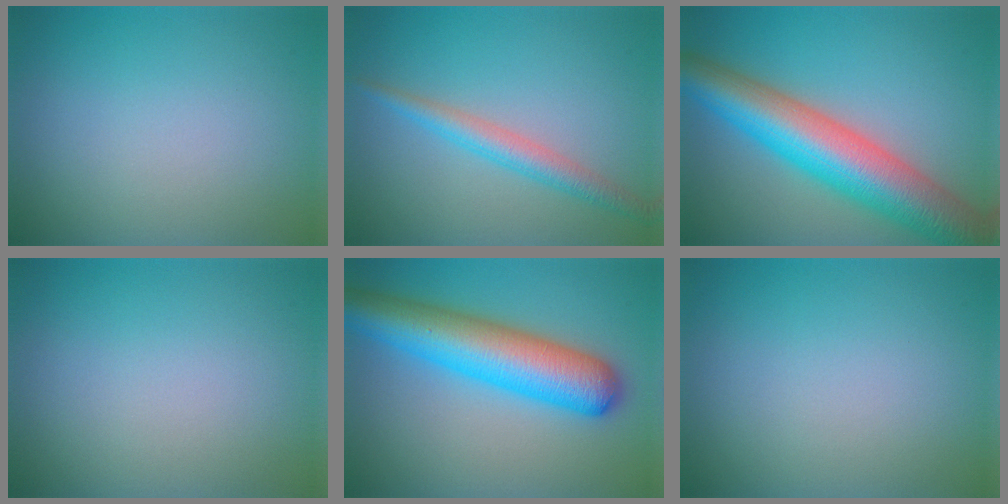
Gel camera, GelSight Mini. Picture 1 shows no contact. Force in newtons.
{"total": 2.7, "press": 2.7, "slide": 0.1}
{"total": 10.6, "press": 10.6, "slide": 0.2}
{"total": 0.0}
{"total": 9.0, "press": 9.0, "slide": 0.3}
{"total": 0.0}